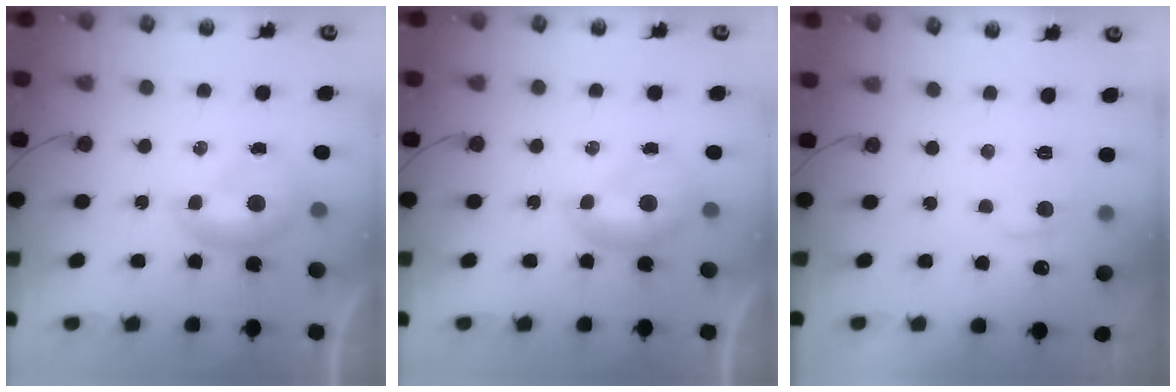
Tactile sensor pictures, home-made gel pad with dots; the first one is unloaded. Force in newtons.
{"total": 0.0}
{"total": 0.9, "press": 0.5, "slide": 0.7}